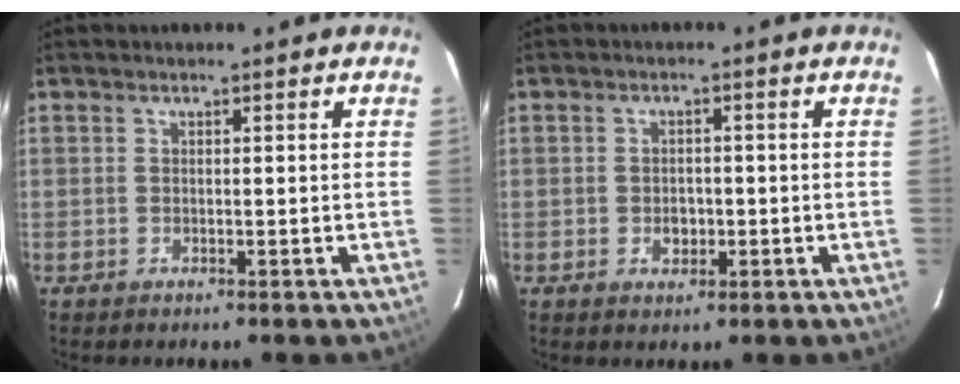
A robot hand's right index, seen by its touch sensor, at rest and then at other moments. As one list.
[{"total": 2.9, "force": [-0.7, 2.3, 1.6], "torque": [-0.026, 0.004, -0.008]}]